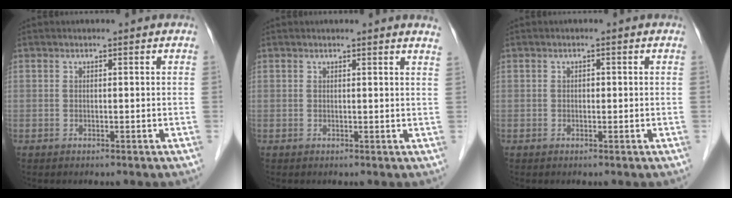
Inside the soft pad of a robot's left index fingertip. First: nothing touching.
{"total": 2.5, "force": [2.3, -0.3, 1.0], "torque": [-0.015, -0.009, 0.012]}
{"total": 0.7, "force": [0.0, 0.5, 0.5], "torque": [-0.004, 0.003, -0.004]}